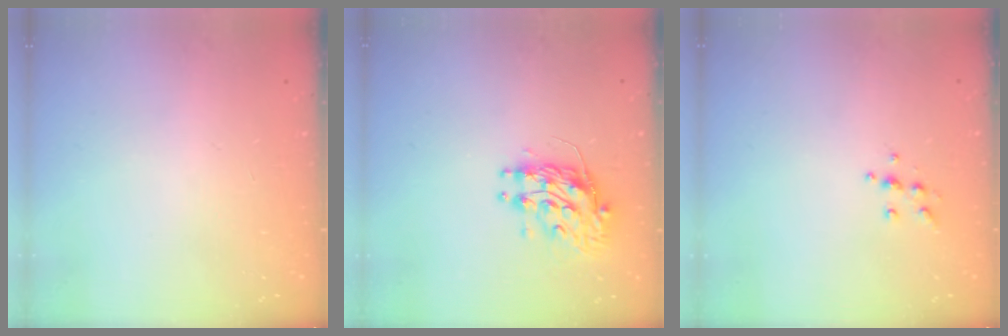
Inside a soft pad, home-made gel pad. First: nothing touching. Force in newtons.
{"total": 10.4, "press": 10.4, "slide": 0.9}
{"total": 5.7, "press": 5.7, "slide": 0.9}